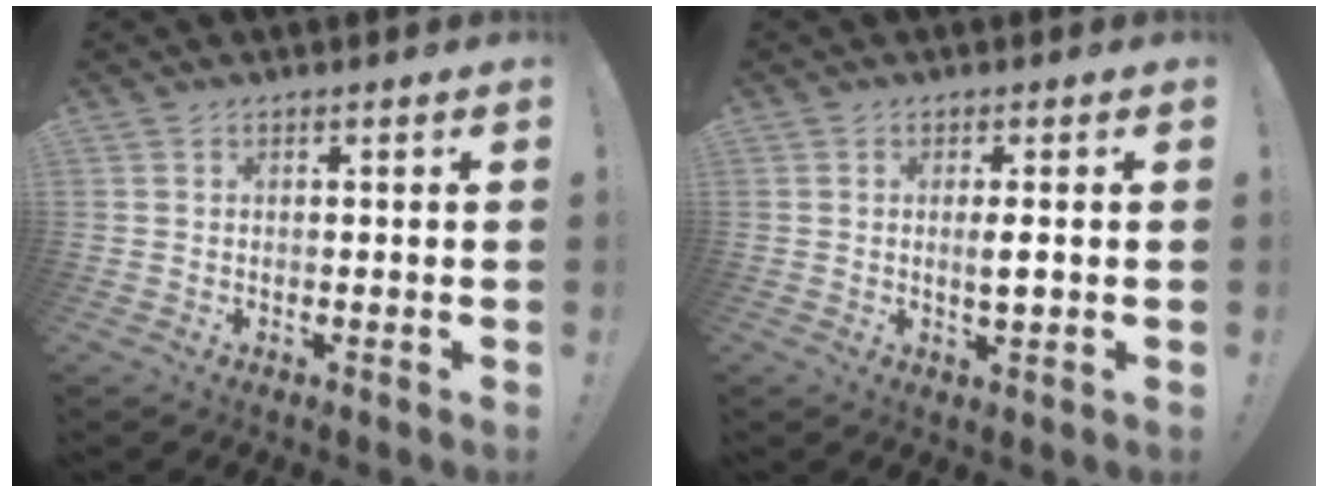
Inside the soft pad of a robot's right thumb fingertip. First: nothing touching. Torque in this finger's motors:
{"motor_torque": [-0.19, 0.25, 0.25, 0.03, 0.04]}